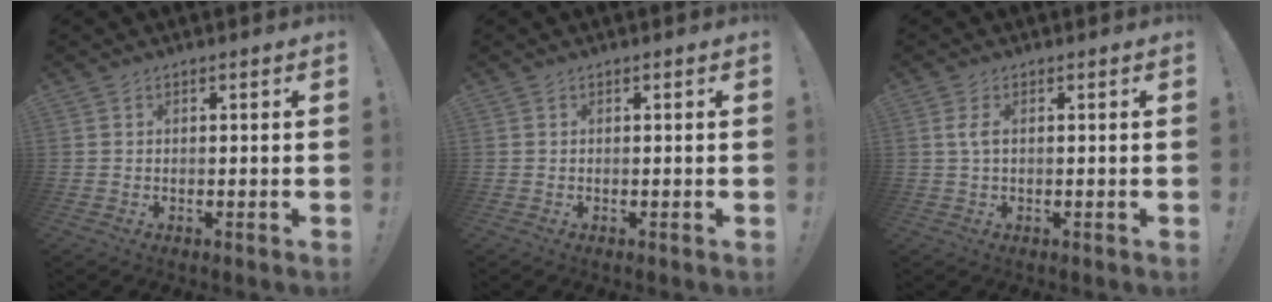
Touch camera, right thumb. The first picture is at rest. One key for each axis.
{"total": 0.0}
{"total": 2.5, "fx": 0.4, "fy": 0.9, "fz": 2.3, "tx": -0.052, "ty": 0.001, "tz": 0.004}